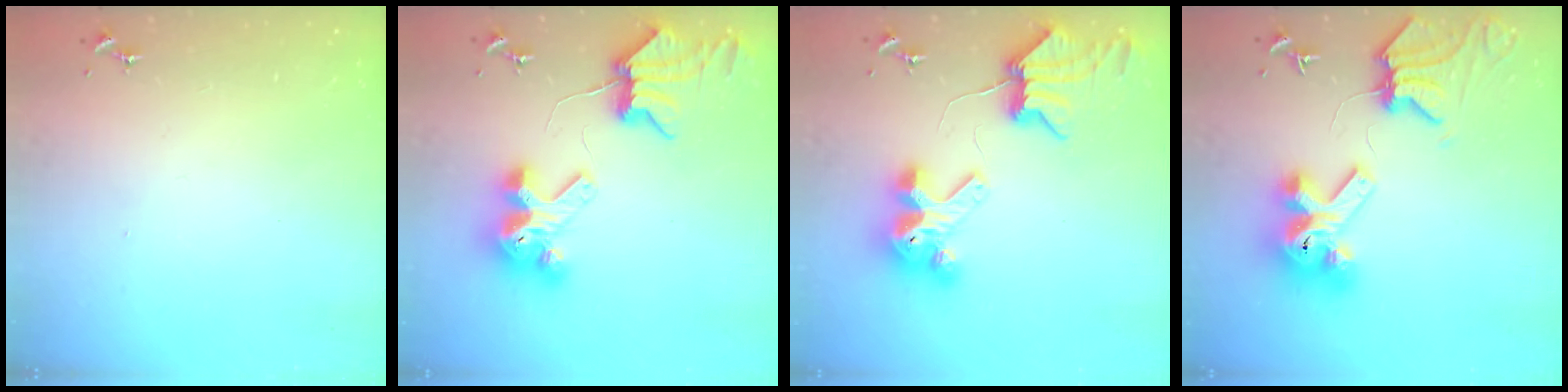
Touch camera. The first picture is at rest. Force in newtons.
{"total": 10.8, "press": 10.7, "slide": 1.5}
{"total": 9.6, "press": 9.6, "slide": 1.3}
{"total": 14.4, "press": 14.2, "slide": 1.8}